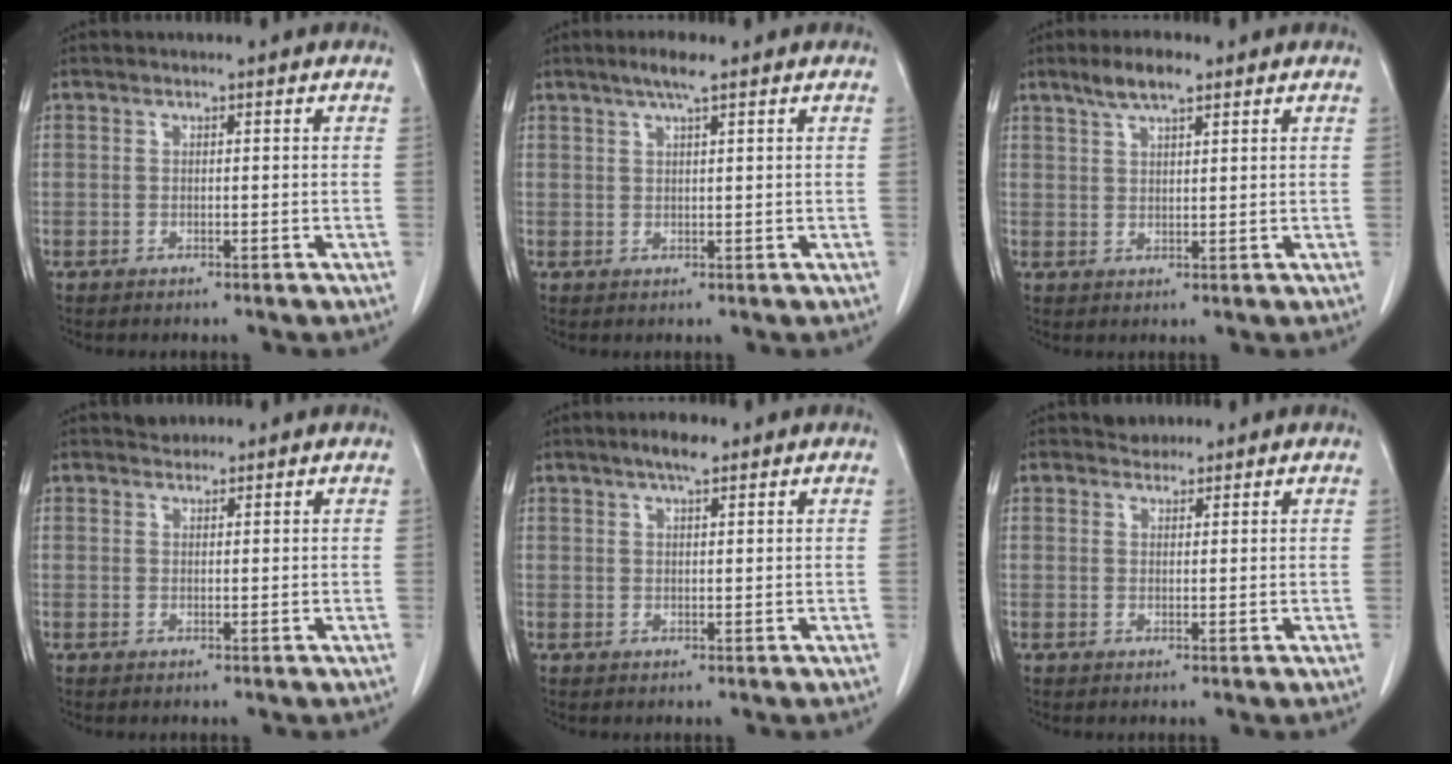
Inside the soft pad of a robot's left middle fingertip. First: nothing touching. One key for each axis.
{"total": 3.1, "fx": 2.1, "fy": 0.1, "fz": 2.3, "tx": -0.051, "ty": 0.003, "tz": 0.039}
{"total": 4.8, "fx": 3.4, "fy": 1.1, "fz": 3.2, "tx": -0.067, "ty": 0.009, "tz": 0.063}
{"total": 1.2, "fx": 1.1, "fy": 0.5, "fz": -0.1, "tx": -0.006, "ty": 0.003, "tz": 0.018}
{"total": 3.3, "fx": 2.3, "fy": 0.7, "fz": 2.2, "tx": -0.041, "ty": 0.006, "tz": 0.038}
{"total": 1.6, "fx": 1.4, "fy": 0.8, "fz": -0.2, "tx": 0.001, "ty": 0.004, "tz": 0.022}